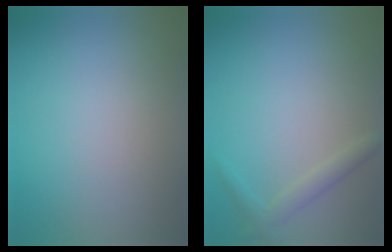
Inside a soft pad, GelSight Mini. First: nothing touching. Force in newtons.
{"total": 1.5, "press": 1.5, "slide": 0.1}